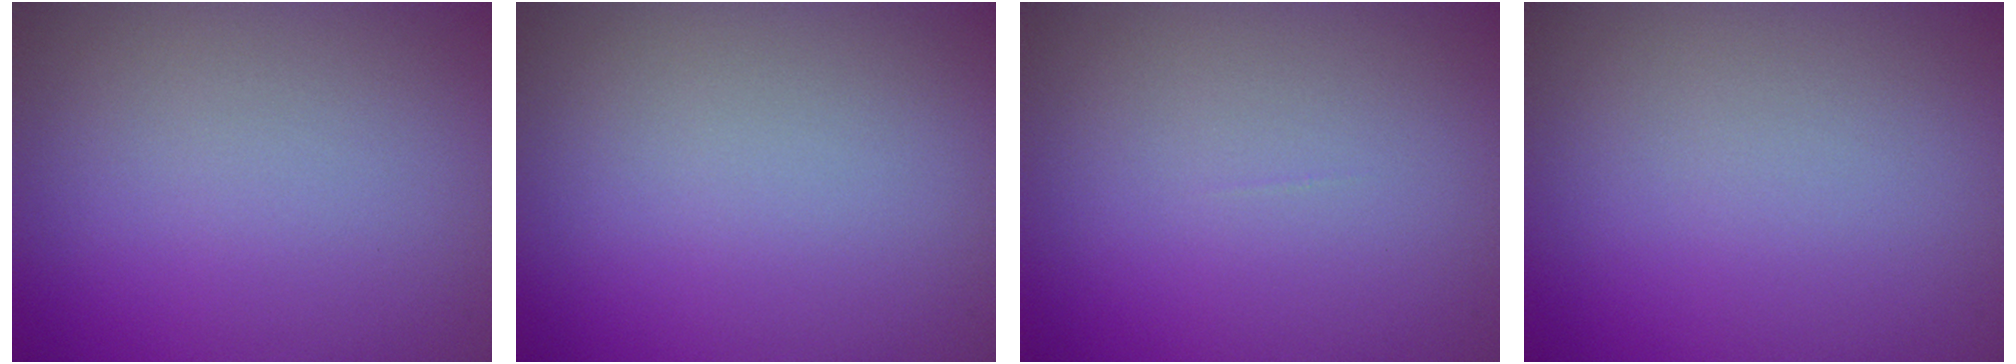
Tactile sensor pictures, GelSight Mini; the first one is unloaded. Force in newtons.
{"total": 0.0}
{"total": 0.0}
{"total": 0.0}